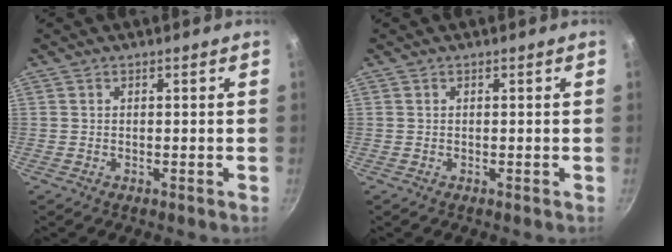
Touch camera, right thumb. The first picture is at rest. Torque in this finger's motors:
{"motor_torque": [0.00, 0.00, 0.02, 0.00, 0.03]}